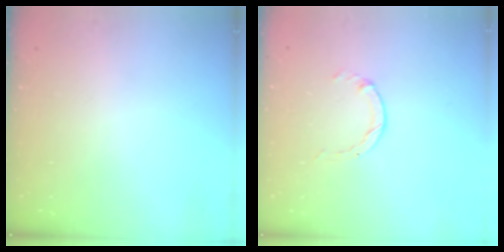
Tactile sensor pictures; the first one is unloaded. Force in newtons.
{"total": 0.0}